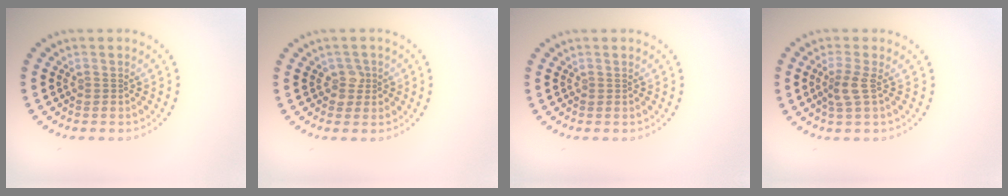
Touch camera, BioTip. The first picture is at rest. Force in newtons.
{"total": 1.6, "press": 1.3, "slide": 0.9}
{"total": 0.0}
{"total": 2.0, "press": 1.6, "slide": 1.2}